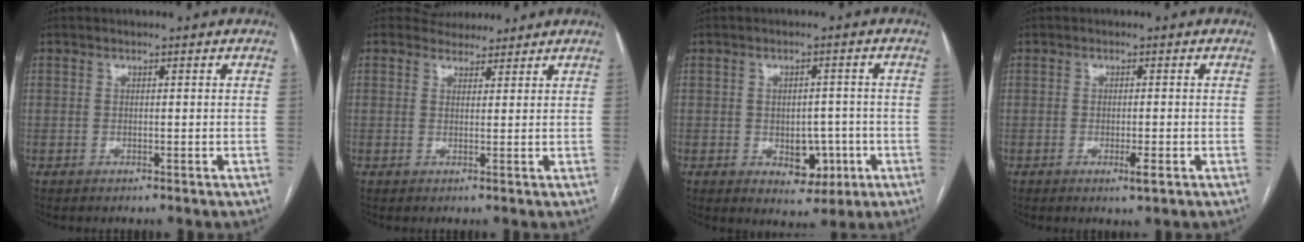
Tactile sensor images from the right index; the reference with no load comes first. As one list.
[{"total": 3.6, "force": [3.3, 1.5, -0.1], "torque": [-0.001, 0.014, 0.045]}, {"total": 5.9, "force": [-1.7, 3.7, 4.2], "torque": [-0.043, 0.006, -0.012]}, {"total": 2.3, "force": [-0.9, 0.3, 2.1], "torque": [-0.032, -0.004, -0.012]}]